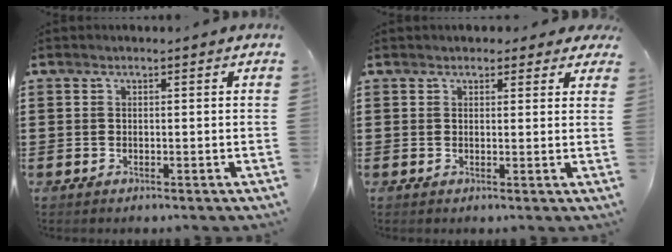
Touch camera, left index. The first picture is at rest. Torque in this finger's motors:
{"motor_torque": [2.14, 0.00, 0.54, 0.00]}